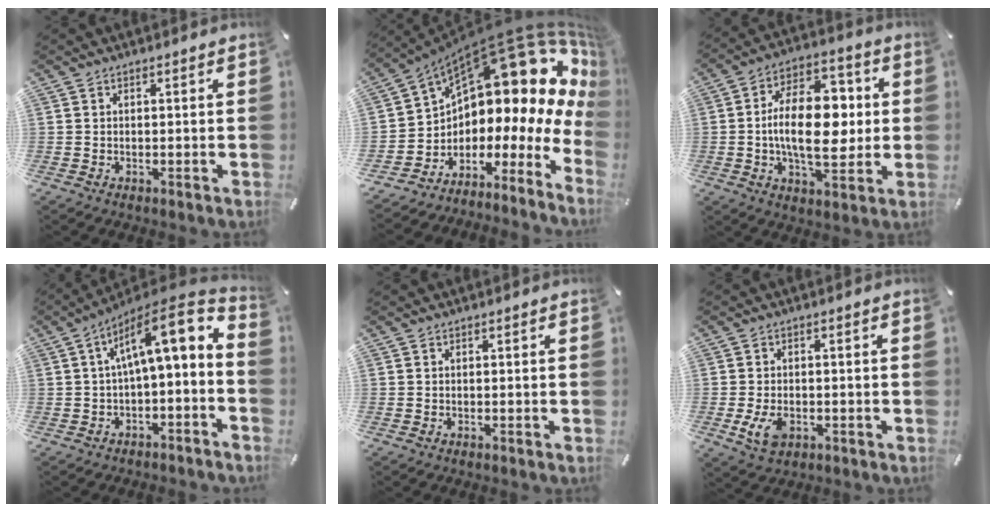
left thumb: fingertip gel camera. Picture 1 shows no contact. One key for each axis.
{"total": 17.5, "fx": 12.9, "fy": 7.9, "fz": 8.8, "tx": -0.106, "ty": -0.143, "tz": 0.228}
{"total": 18.0, "fx": -0.1, "fy": 10.3, "fz": 14.8, "tx": -0.248, "ty": 0.004, "tz": -0.004}
{"total": 12.5, "fx": 3.5, "fy": 4.2, "fz": 11.2, "tx": -0.173, "ty": -0.025, "tz": 0.055}
{"total": 0.0}
{"total": 4.9, "fx": -1.5, "fy": 3.2, "fz": 3.3, "tx": -0.082, "ty": -0.002, "tz": -0.029}